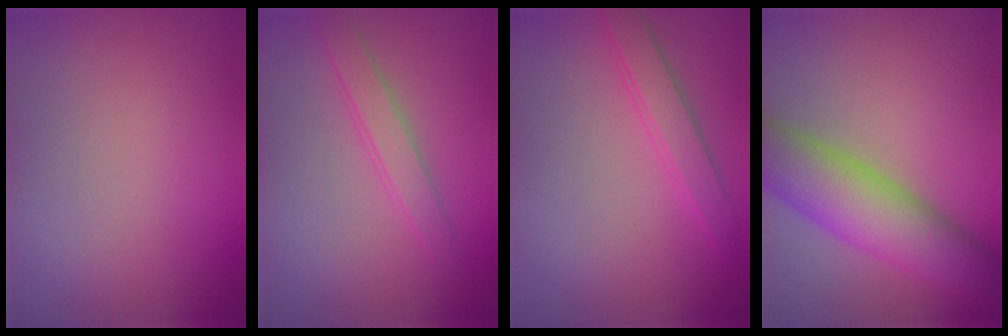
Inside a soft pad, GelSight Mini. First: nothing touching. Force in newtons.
{"total": 2.0, "press": 2.0, "slide": 0.0}
{"total": 2.1, "press": 2.1, "slide": 0.1}
{"total": 7.7, "press": 7.7, "slide": 0.2}